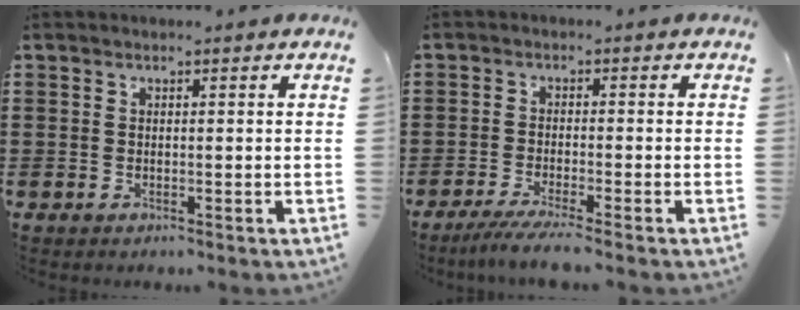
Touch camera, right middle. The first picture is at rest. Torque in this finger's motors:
{"motor_torque": [2.13, 0.01, 0.25, 0.08]}